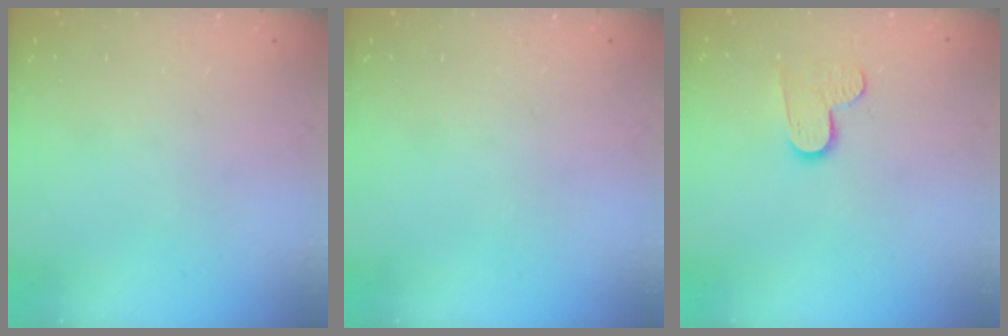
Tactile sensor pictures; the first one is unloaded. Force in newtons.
{"total": 0.0}
{"total": 7.8, "press": 7.7, "slide": 0.6}